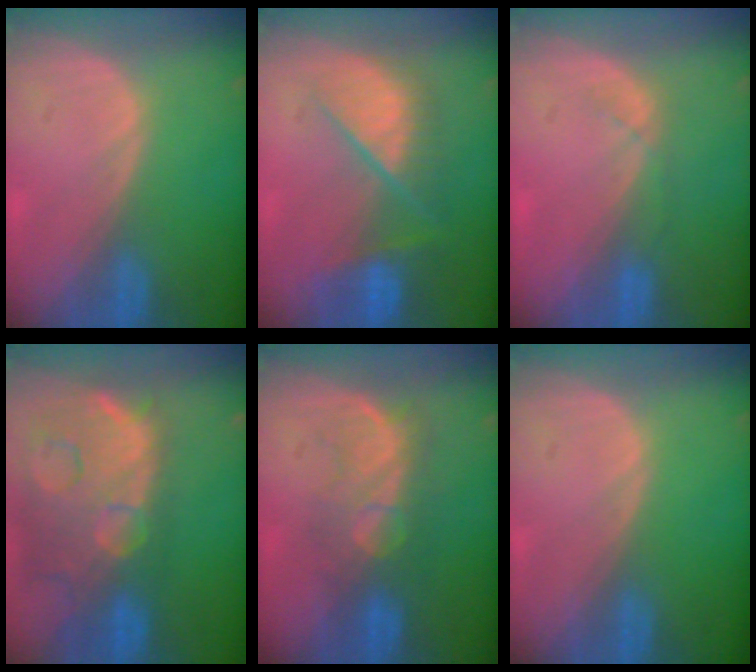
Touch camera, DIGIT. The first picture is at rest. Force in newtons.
{"total": 8.8, "press": 8.0, "slide": 3.8}
{"total": 2.1, "press": 1.9, "slide": 0.9}
{"total": 14.8, "press": 12.1, "slide": 8.6}
{"total": 7.7, "press": 7.4, "slide": 2.0}
{"total": 0.0}